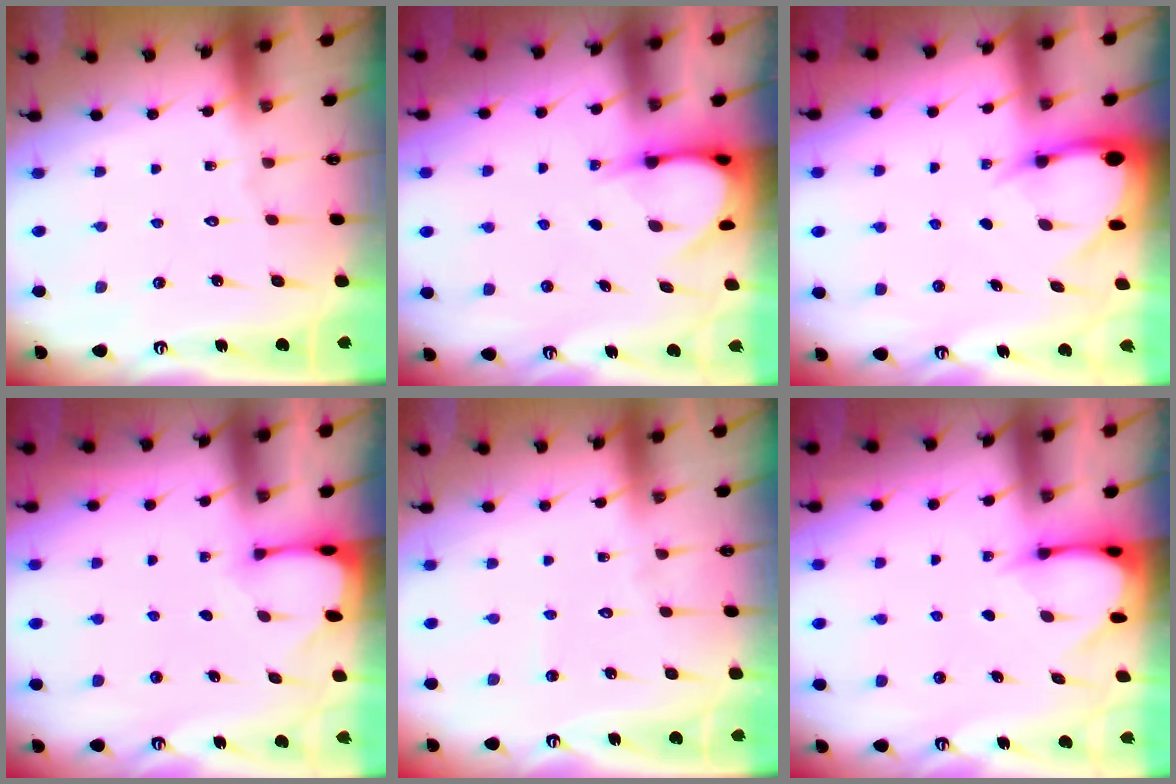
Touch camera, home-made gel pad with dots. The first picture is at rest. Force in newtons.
{"total": 5.4, "press": 5.4, "slide": 0.5}
{"total": 3.7, "press": 3.6, "slide": 0.6}
{"total": 2.7, "press": 2.7, "slide": 0.3}
{"total": 2.9, "press": 2.9, "slide": 0.3}
{"total": 3.5, "press": 3.5, "slide": 0.3}